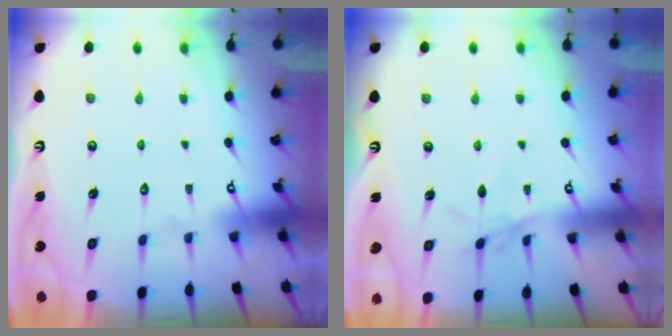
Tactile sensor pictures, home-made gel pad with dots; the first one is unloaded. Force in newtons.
{"total": 2.5, "press": 2.5, "slide": 0.6}